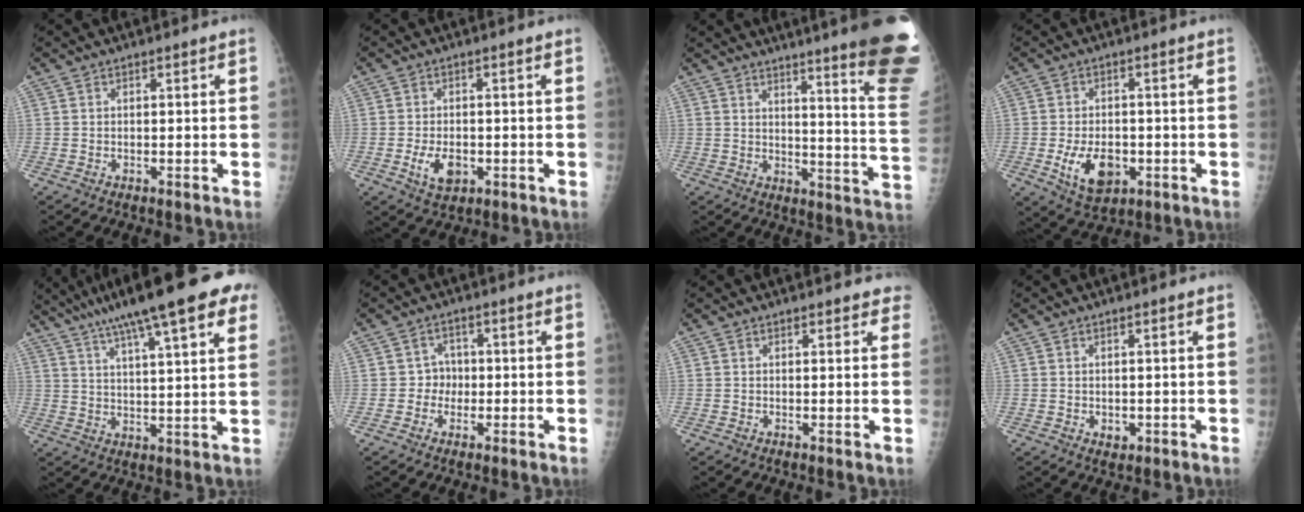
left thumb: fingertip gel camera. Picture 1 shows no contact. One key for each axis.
{"total": 5.2, "fx": -1.4, "fy": 3.2, "fz": 3.8, "tx": -0.063, "ty": -0.003, "tz": -0.018}
{"total": 23.4, "fx": 17.5, "fy": 1.6, "fz": 15.5, "tx": -0.163, "ty": -0.135, "tz": 0.207}
{"total": 8.6, "fx": -2.3, "fy": 5.4, "fz": 6.2, "tx": -0.093, "ty": 0.000, "tz": -0.028}
{"total": 21.3, "fx": 13.5, "fy": 3.9, "fz": 16.0, "tx": -0.243, "ty": -0.003, "tz": 0.191}
{"total": 2.9, "fx": -0.5, "fy": 2.7, "fz": 0.7, "tx": 0.015, "ty": 0.010, "tz": -0.013}
{"total": 3.5, "fx": 3.1, "fy": 1.4, "fz": 0.6, "tx": 0.026, "ty": -0.009, "tz": 0.019}
{"total": 1.6, "fx": 0.1, "fy": 1.2, "fz": 1.0, "tx": -0.012, "ty": -0.002, "tz": 0.006}